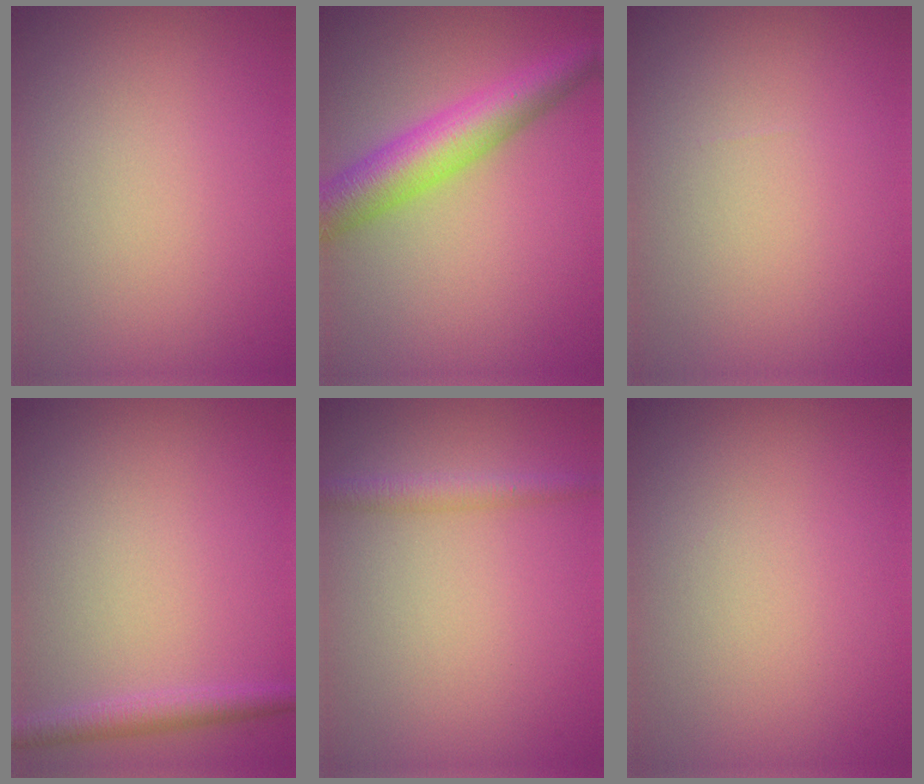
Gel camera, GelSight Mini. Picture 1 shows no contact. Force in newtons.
{"total": 6.3, "press": 6.3, "slide": 0.1}
{"total": 0.0}
{"total": 1.9, "press": 1.9, "slide": 0.1}
{"total": 1.8, "press": 1.8, "slide": 0.1}
{"total": 0.0}